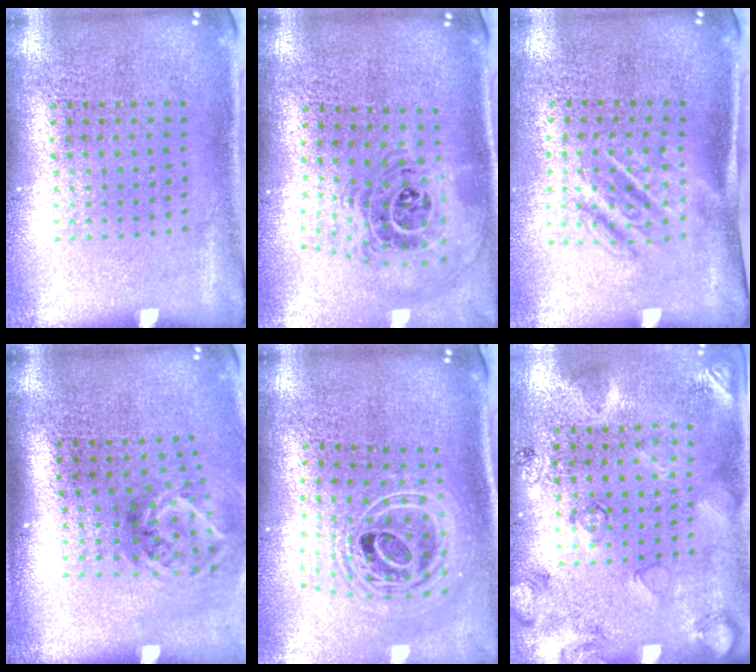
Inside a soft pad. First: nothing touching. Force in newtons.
{"total": 1.5, "press": 1.3, "slide": 0.8}
{"total": 1.7, "press": 1.3, "slide": 1.1}
{"total": 1.9, "press": 1.2, "slide": 1.5}
{"total": 2.5, "press": 1.8, "slide": 1.8}
{"total": 2.6, "press": 1.7, "slide": 2.0}